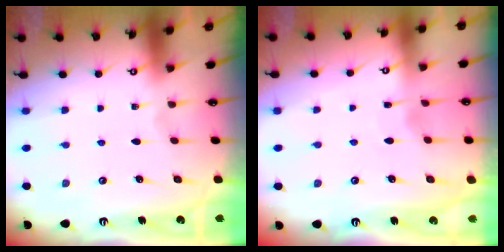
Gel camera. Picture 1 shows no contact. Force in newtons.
{"total": 2.4, "press": 2.4, "slide": 0.4}